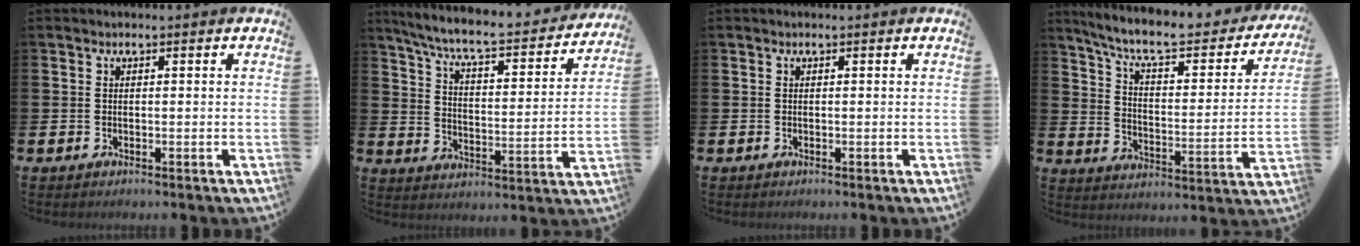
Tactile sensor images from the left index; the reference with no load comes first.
{"total": 7.4, "force": [6.6, 1.0, 3.2], "torque": [-0.085, -0.049, 0.107]}
{"total": 0.0}
{"total": 8.5, "force": [7.3, 2.1, 3.9], "torque": [-0.104, -0.047, 0.120]}